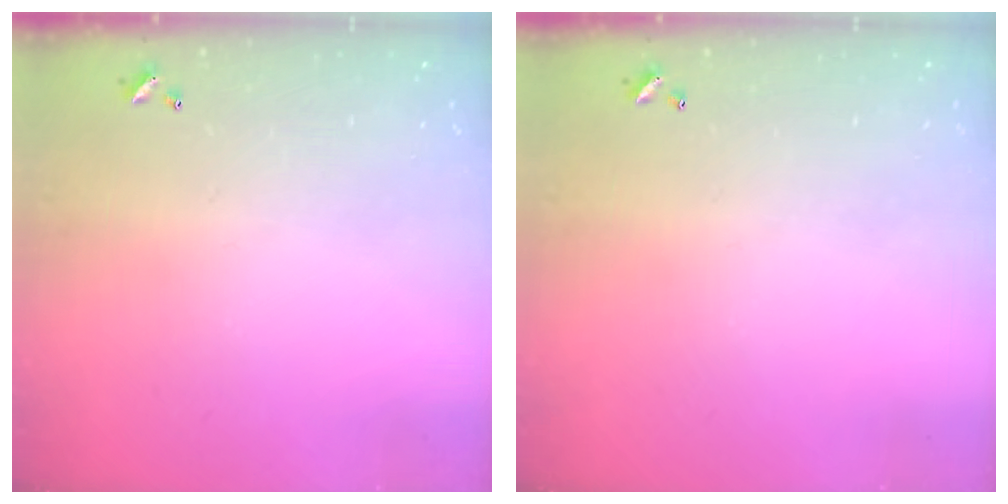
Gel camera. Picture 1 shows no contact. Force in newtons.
{"total": 0.0}